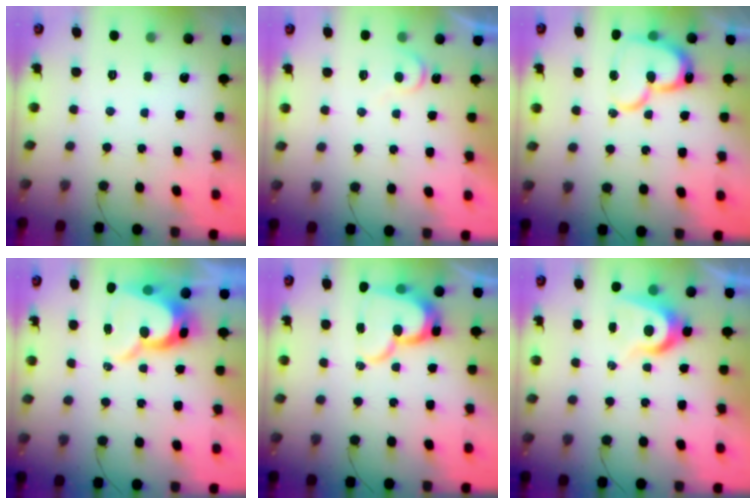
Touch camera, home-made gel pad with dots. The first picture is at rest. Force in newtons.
{"total": 5.6, "press": 5.6, "slide": 0.6}
{"total": 16.3, "press": 16.3, "slide": 1.2}
{"total": 11.5, "press": 11.5, "slide": 0.9}
{"total": 14.4, "press": 14.4, "slide": 1.1}
{"total": 7.4, "press": 7.4, "slide": 0.7}